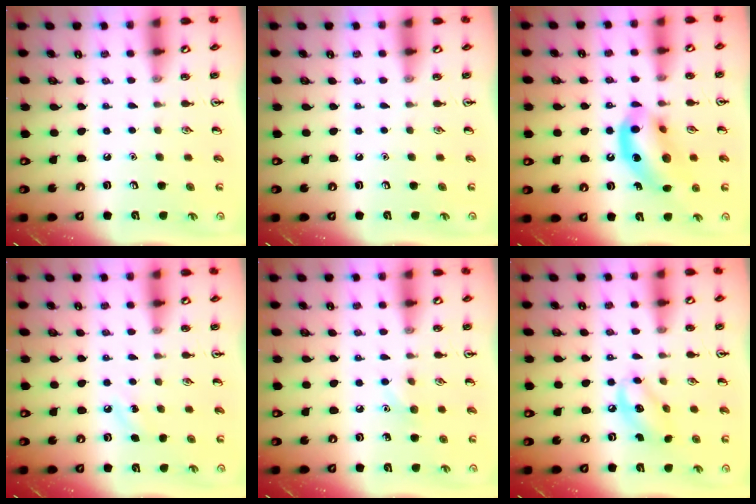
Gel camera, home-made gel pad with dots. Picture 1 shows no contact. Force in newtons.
{"total": 0.0}
{"total": 14.4, "press": 13.9, "slide": 3.5}
{"total": 5.0, "press": 4.6, "slide": 1.8}
{"total": 5.8, "press": 5.6, "slide": 1.8}
{"total": 7.5, "press": 7.3, "slide": 1.5}